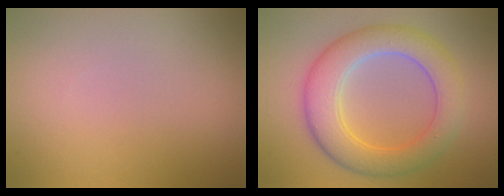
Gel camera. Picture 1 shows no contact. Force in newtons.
{"total": 6.6, "press": 6.6, "slide": 0.1}